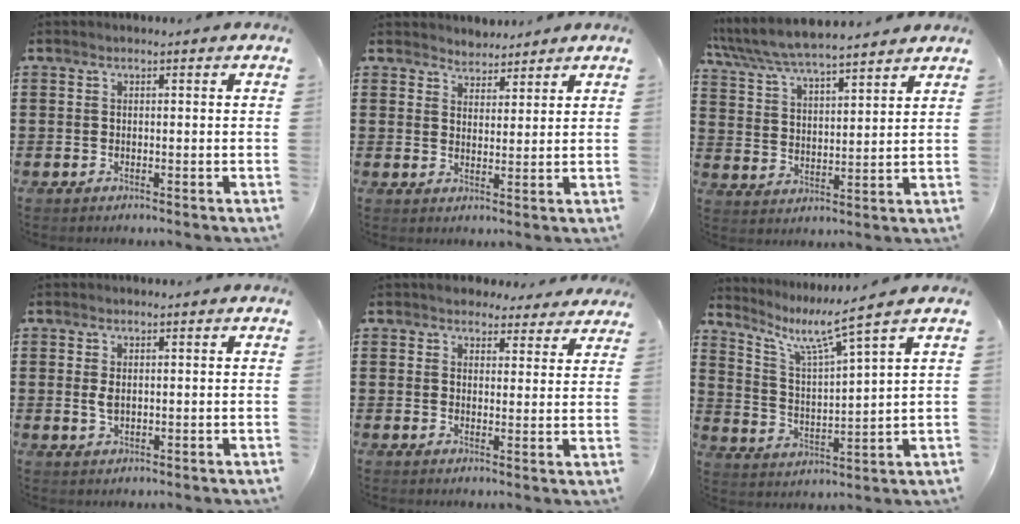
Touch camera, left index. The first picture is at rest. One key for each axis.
{"total": 3.2, "fx": 2.9, "fy": 1.2, "fz": -0.6, "tx": -0.003, "ty": -0.004, "tz": 0.054}
{"total": 6.1, "fx": 5.9, "fy": 0.2, "fz": 1.6, "tx": -0.057, "ty": -0.034, "tz": 0.102}
{"total": 2.0, "fx": 0.2, "fy": 1.0, "fz": 1.7, "tx": -0.044, "ty": 0.000, "tz": 0.002}
{"total": 4.0, "fx": 3.8, "fy": 1.2, "fz": 0.4, "tx": -0.015, "ty": -0.010, "tz": 0.069}
{"total": 6.7, "fx": 5.3, "fy": 0.1, "fz": 4.1, "tx": -0.107, "ty": -0.040, "tz": 0.082}